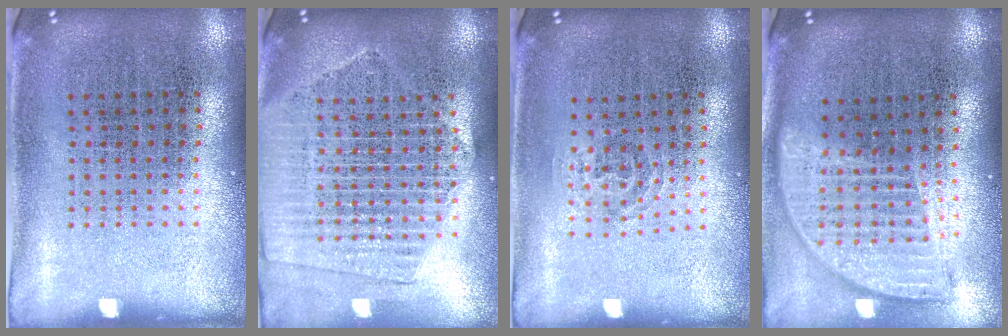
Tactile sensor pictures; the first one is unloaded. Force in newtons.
{"total": 2.2, "press": 2.0, "slide": 1.0}
{"total": 0.9, "press": 0.6, "slide": 0.7}
{"total": 1.9, "press": 1.5, "slide": 1.1}